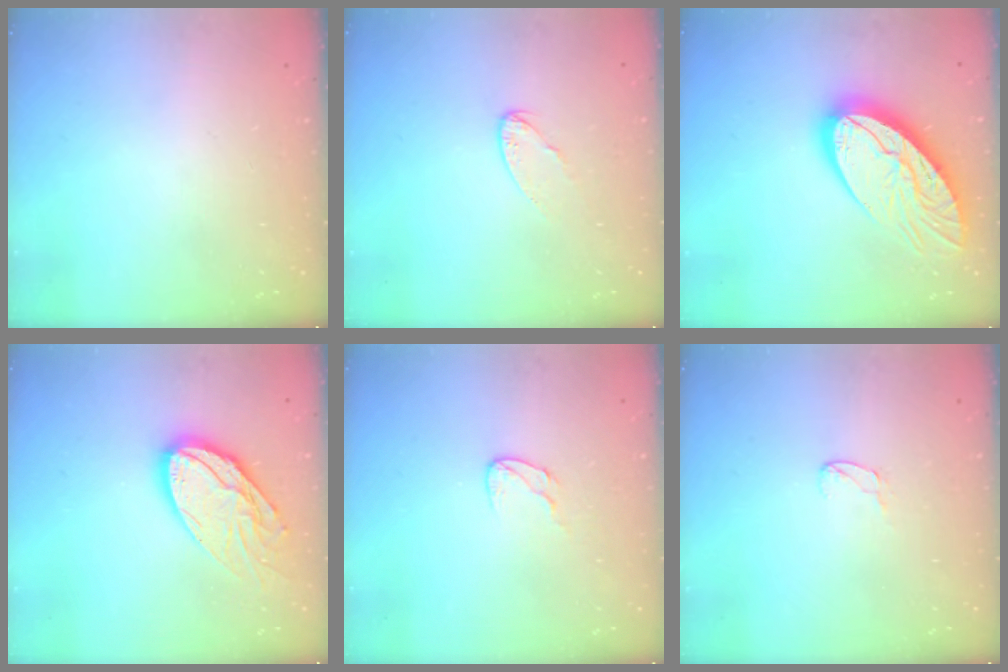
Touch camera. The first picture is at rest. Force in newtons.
{"total": 5.7, "press": 5.7, "slide": 0.5}
{"total": 17.9, "press": 17.8, "slide": 1.7}
{"total": 15.8, "press": 15.7, "slide": 1.4}
{"total": 5.1, "press": 5.1, "slide": 0.4}
{"total": 4.0, "press": 4.0, "slide": 0.3}